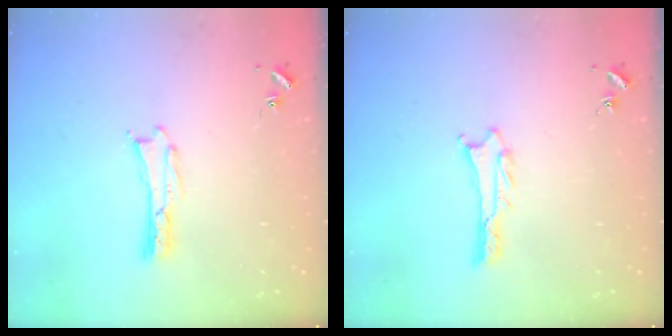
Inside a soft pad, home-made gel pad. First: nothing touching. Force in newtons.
{"total": 1.1, "press": 1.1, "slide": 0.1}